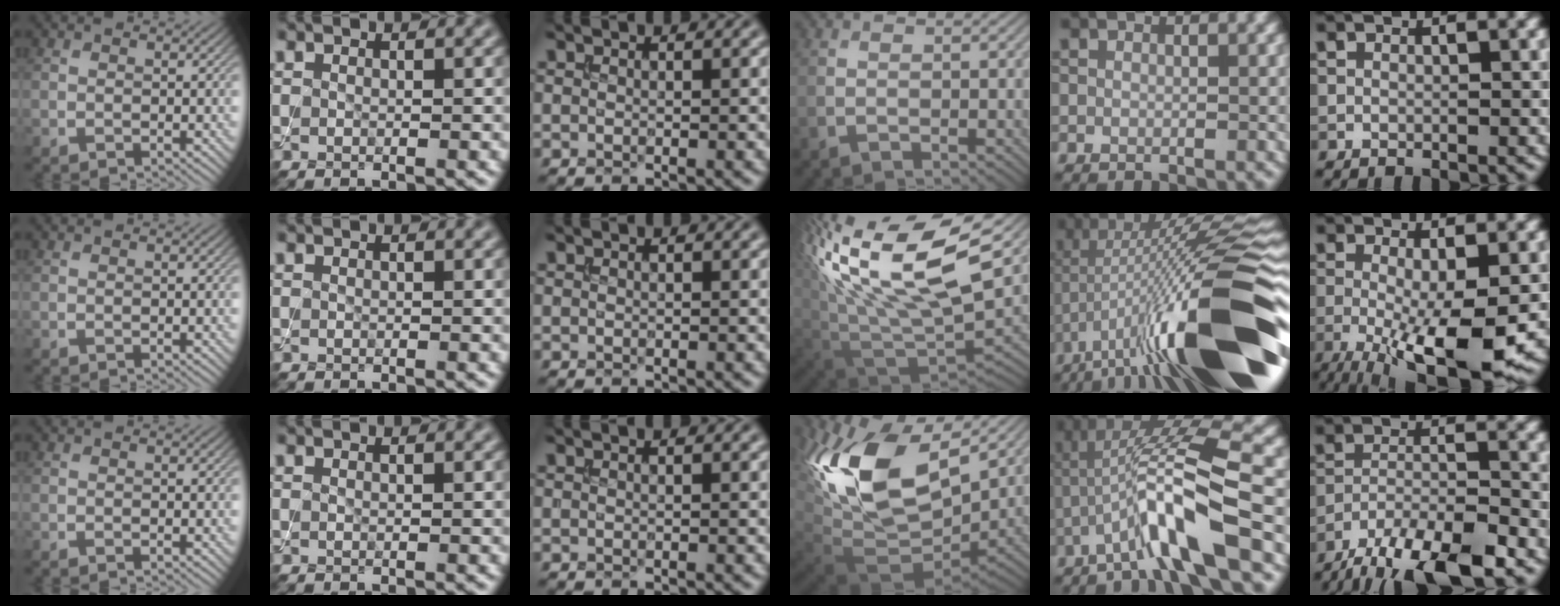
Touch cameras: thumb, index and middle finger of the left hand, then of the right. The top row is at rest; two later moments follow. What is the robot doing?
{"motion": "assemble", "object": "toy tower of hanoi"}